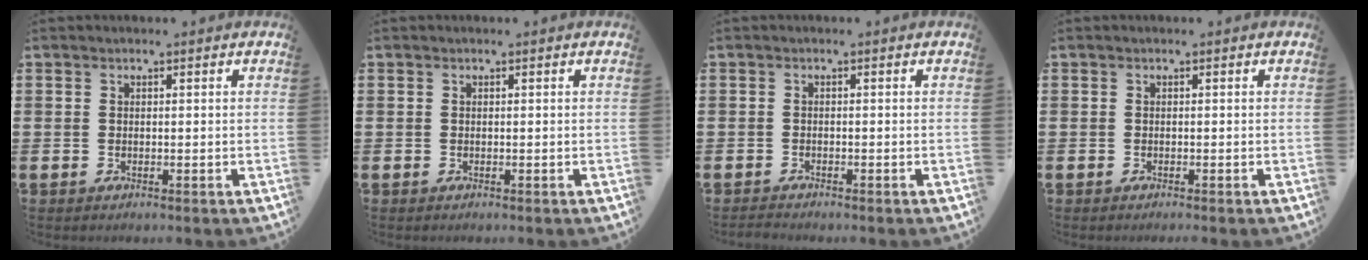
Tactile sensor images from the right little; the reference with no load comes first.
{"total": 0.0}
{"total": 0.7, "force": [-0.7, 0.1, 0.2], "torque": [-0.005, -0.003, -0.014]}
{"total": 0.0}